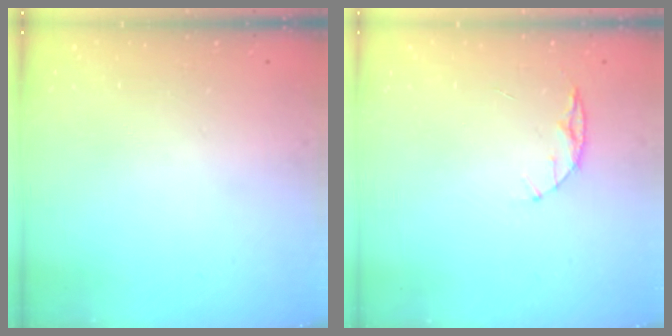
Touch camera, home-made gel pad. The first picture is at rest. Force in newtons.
{"total": 5.1, "press": 5.1, "slide": 0.6}